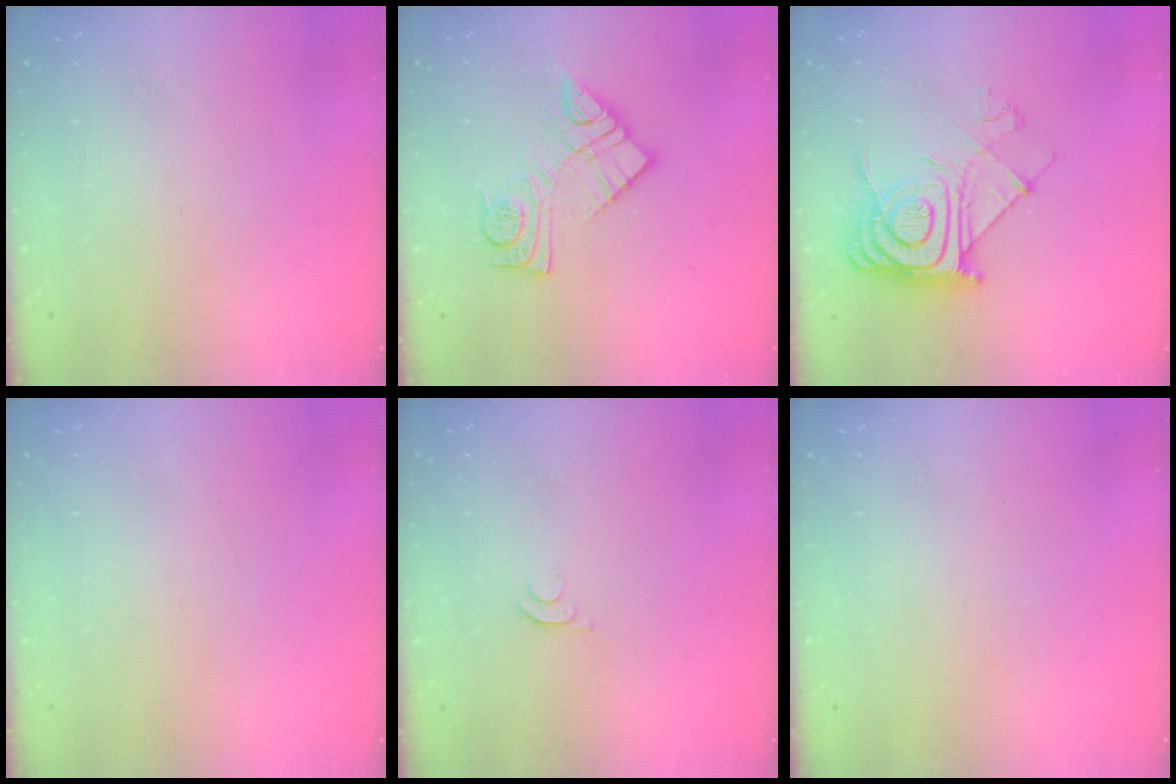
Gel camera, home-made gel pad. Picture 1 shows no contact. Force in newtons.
{"total": 12.0, "press": 12.0, "slide": 0.9}
{"total": 13.0, "press": 13.0, "slide": 0.8}
{"total": 1.6, "press": 1.6, "slide": 0.1}
{"total": 4.3, "press": 4.3, "slide": 0.7}
{"total": 0.0}